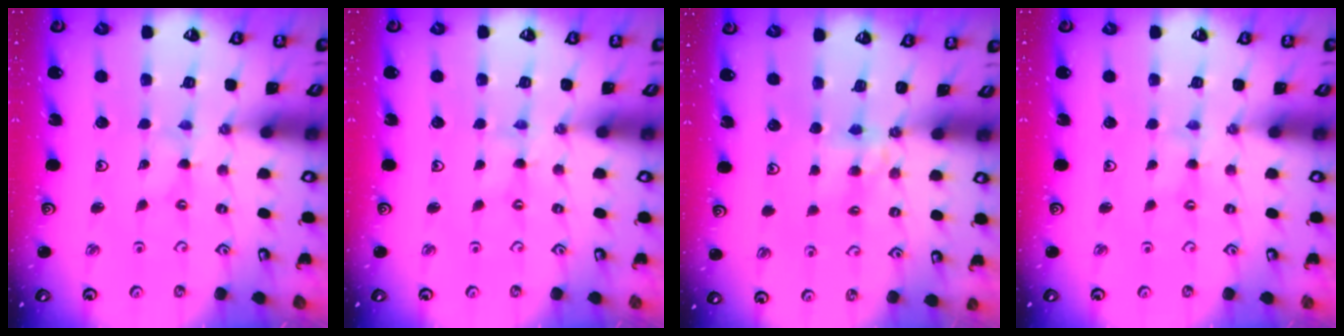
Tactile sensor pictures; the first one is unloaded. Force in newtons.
{"total": 0.0}
{"total": 4.5, "press": 4.5, "slide": 0.4}
{"total": 0.0}